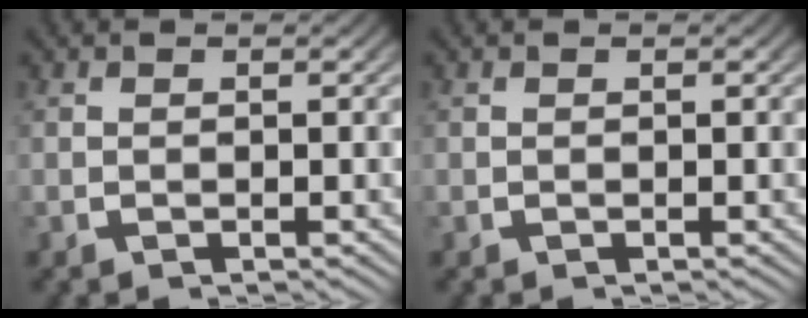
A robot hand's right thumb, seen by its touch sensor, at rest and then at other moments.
{"total": 0.0}